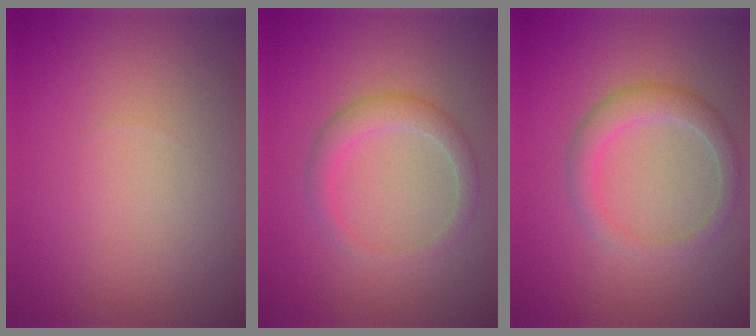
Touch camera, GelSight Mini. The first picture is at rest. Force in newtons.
{"total": 2.2, "press": 2.2, "slide": 0.1}
{"total": 2.7, "press": 2.7, "slide": 0.1}